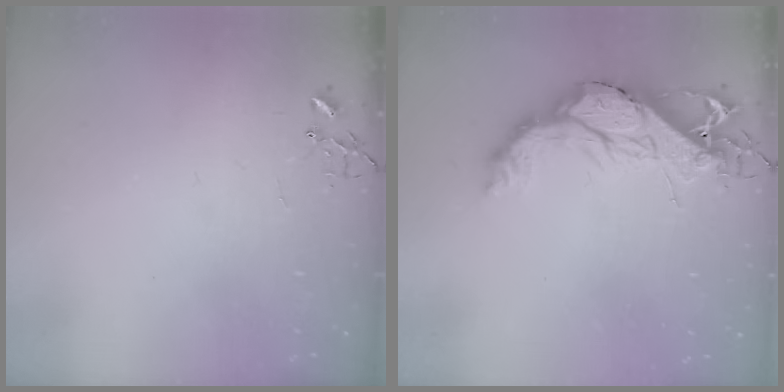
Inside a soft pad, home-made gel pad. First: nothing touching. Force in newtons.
{"total": 18.0, "press": 17.9, "slide": 1.7}